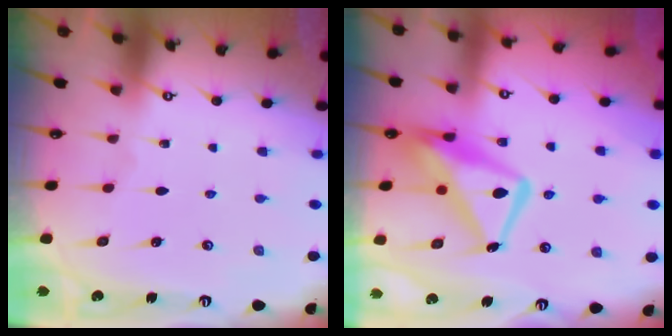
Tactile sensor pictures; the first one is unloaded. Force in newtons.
{"total": 15.6, "press": 15.5, "slide": 1.4}